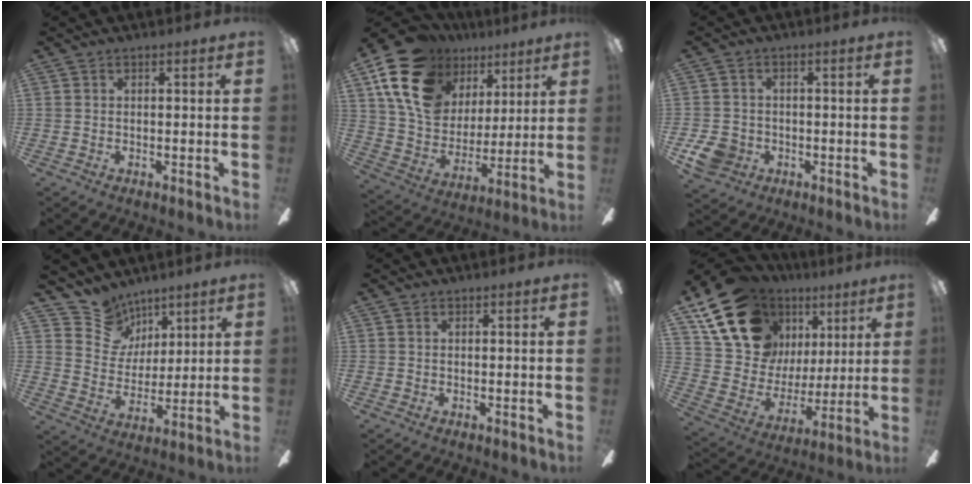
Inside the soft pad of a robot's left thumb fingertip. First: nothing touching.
{"total": 20.7, "force": [10.5, 14.6, 10.2], "torque": [-0.209, -0.037, 0.197]}
{"total": 6.2, "force": [-2.4, 5.1, 2.4], "torque": [-0.057, 0.014, -0.046]}
{"total": 10.9, "force": [7.9, 7.4, 1.0], "torque": [-0.040, -0.059, 0.155]}
{"total": 0.0}
{"total": 20.2, "force": [11.6, 14.0, 8.8], "torque": [-0.168, -0.047, 0.226]}